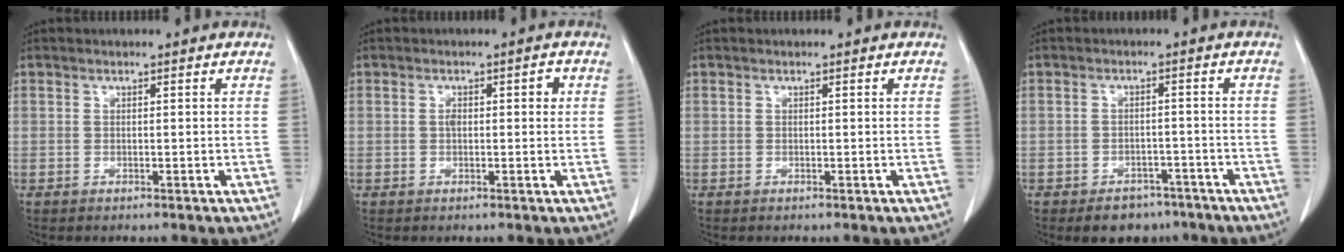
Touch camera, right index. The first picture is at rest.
{"total": 2.5, "force": [0.3, 1.1, 2.2], "torque": [-0.034, 0.014, 0.004]}
{"total": 0.0}
{"total": 5.7, "force": [-4.3, 3.4, 1.7], "torque": [-0.017, 0.007, -0.057]}